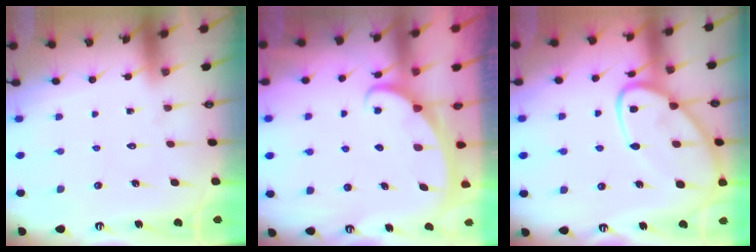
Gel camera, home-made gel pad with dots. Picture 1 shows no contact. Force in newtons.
{"total": 2.5, "press": 2.5, "slide": 0.3}
{"total": 16.2, "press": 16.1, "slide": 1.3}